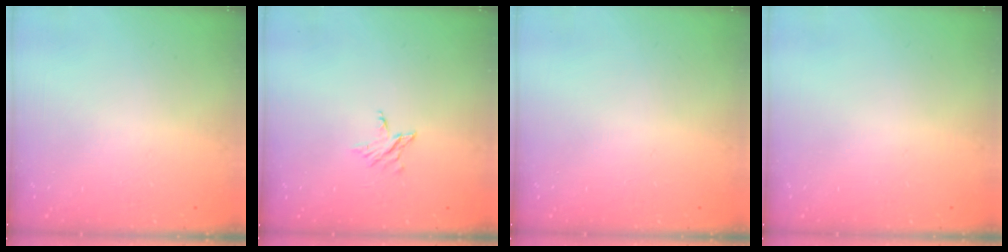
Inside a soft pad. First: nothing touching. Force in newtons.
{"total": 2.7, "press": 2.7, "slide": 0.2}
{"total": 0.0}
{"total": 0.0}